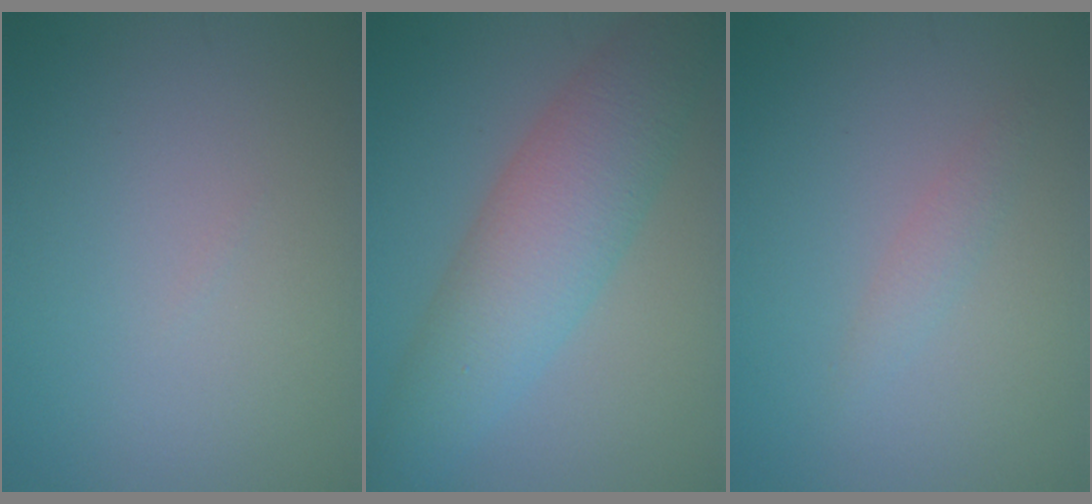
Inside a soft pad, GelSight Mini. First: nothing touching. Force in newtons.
{"total": 7.1, "press": 7.1, "slide": 0.4}
{"total": 1.2, "press": 1.2, "slide": 0.0}